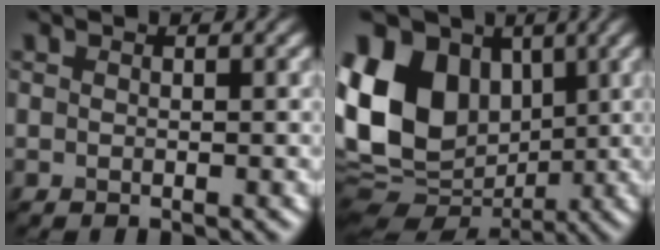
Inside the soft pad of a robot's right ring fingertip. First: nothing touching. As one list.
[{"total": 16.8, "force": [2.1, 13.1, 10.4], "torque": [-0.224, 0.017, 0.033]}]